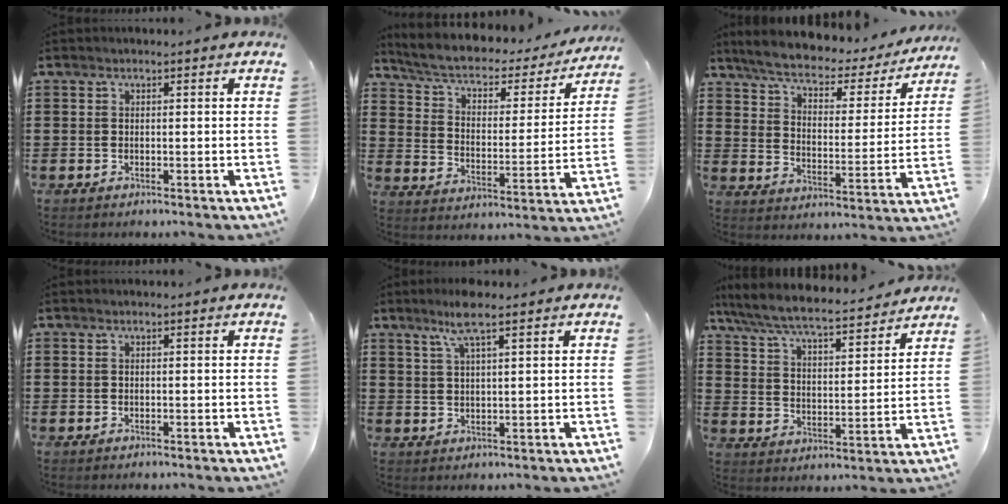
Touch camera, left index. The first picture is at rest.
{"total": 4.6, "force": [3.4, 1.7, 2.6], "torque": [-0.067, -0.026, 0.051]}
{"total": 5.0, "force": [4.1, 1.4, 2.4], "torque": [-0.068, -0.023, 0.064]}
{"total": 0.0}
{"total": 5.4, "force": [3.5, 0.6, 4.1], "torque": [-0.089, 0.007, 0.061]}
{"total": 6.5, "force": [6.1, 0.4, 2.3], "torque": [-0.071, -0.041, 0.101]}